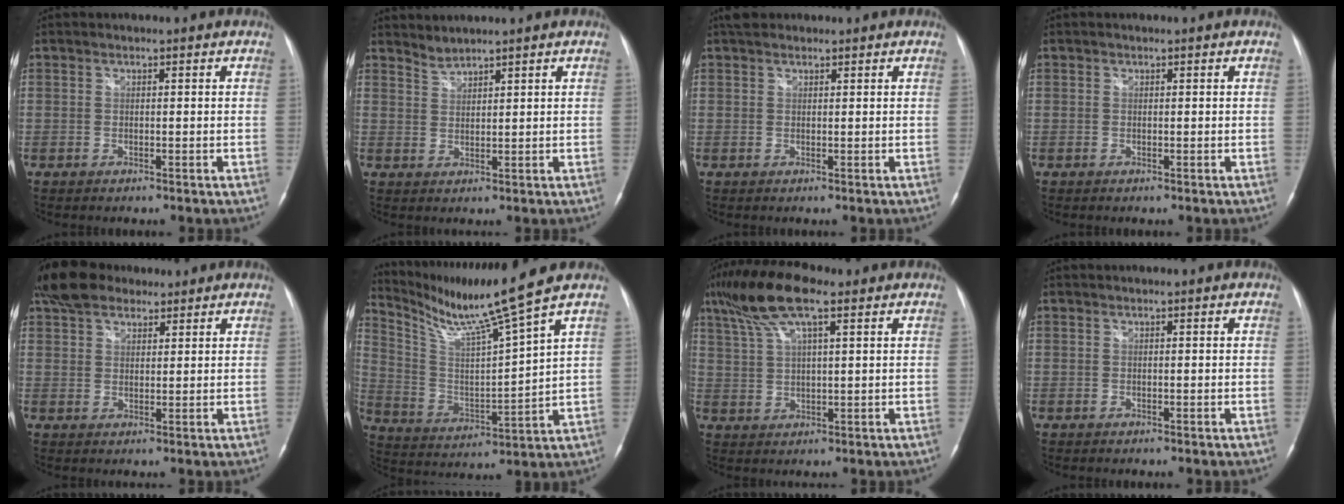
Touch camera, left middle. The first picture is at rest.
{"total": 2.0, "force": [2.0, -0.2, -0.2], "torque": [0.000, 0.000, 0.043]}
{"total": 2.9, "force": [2.3, 1.5, 0.9], "torque": [-0.017, 0.022, 0.035]}
{"total": 0.0}
{"total": 8.7, "force": [6.8, 4.2, 3.5], "torque": [-0.068, 0.034, 0.125]}
{"total": 11.6, "force": [10.1, -2.4, 5.2], "torque": [-0.107, -0.017, 0.197]}
{"total": 10.5, "force": [6.4, 2.5, 8.0], "torque": [-0.165, 0.029, 0.118]}
{"total": 0.0}